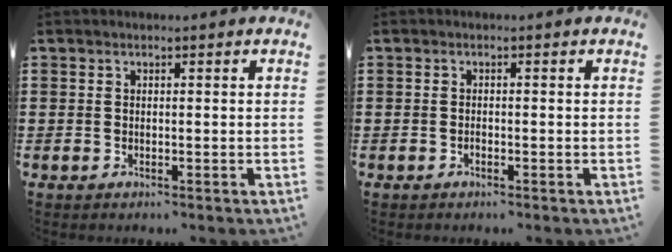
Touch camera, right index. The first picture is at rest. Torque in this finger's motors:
{"motor_torque": [0.02, 0.01, 0.00, 0.01]}